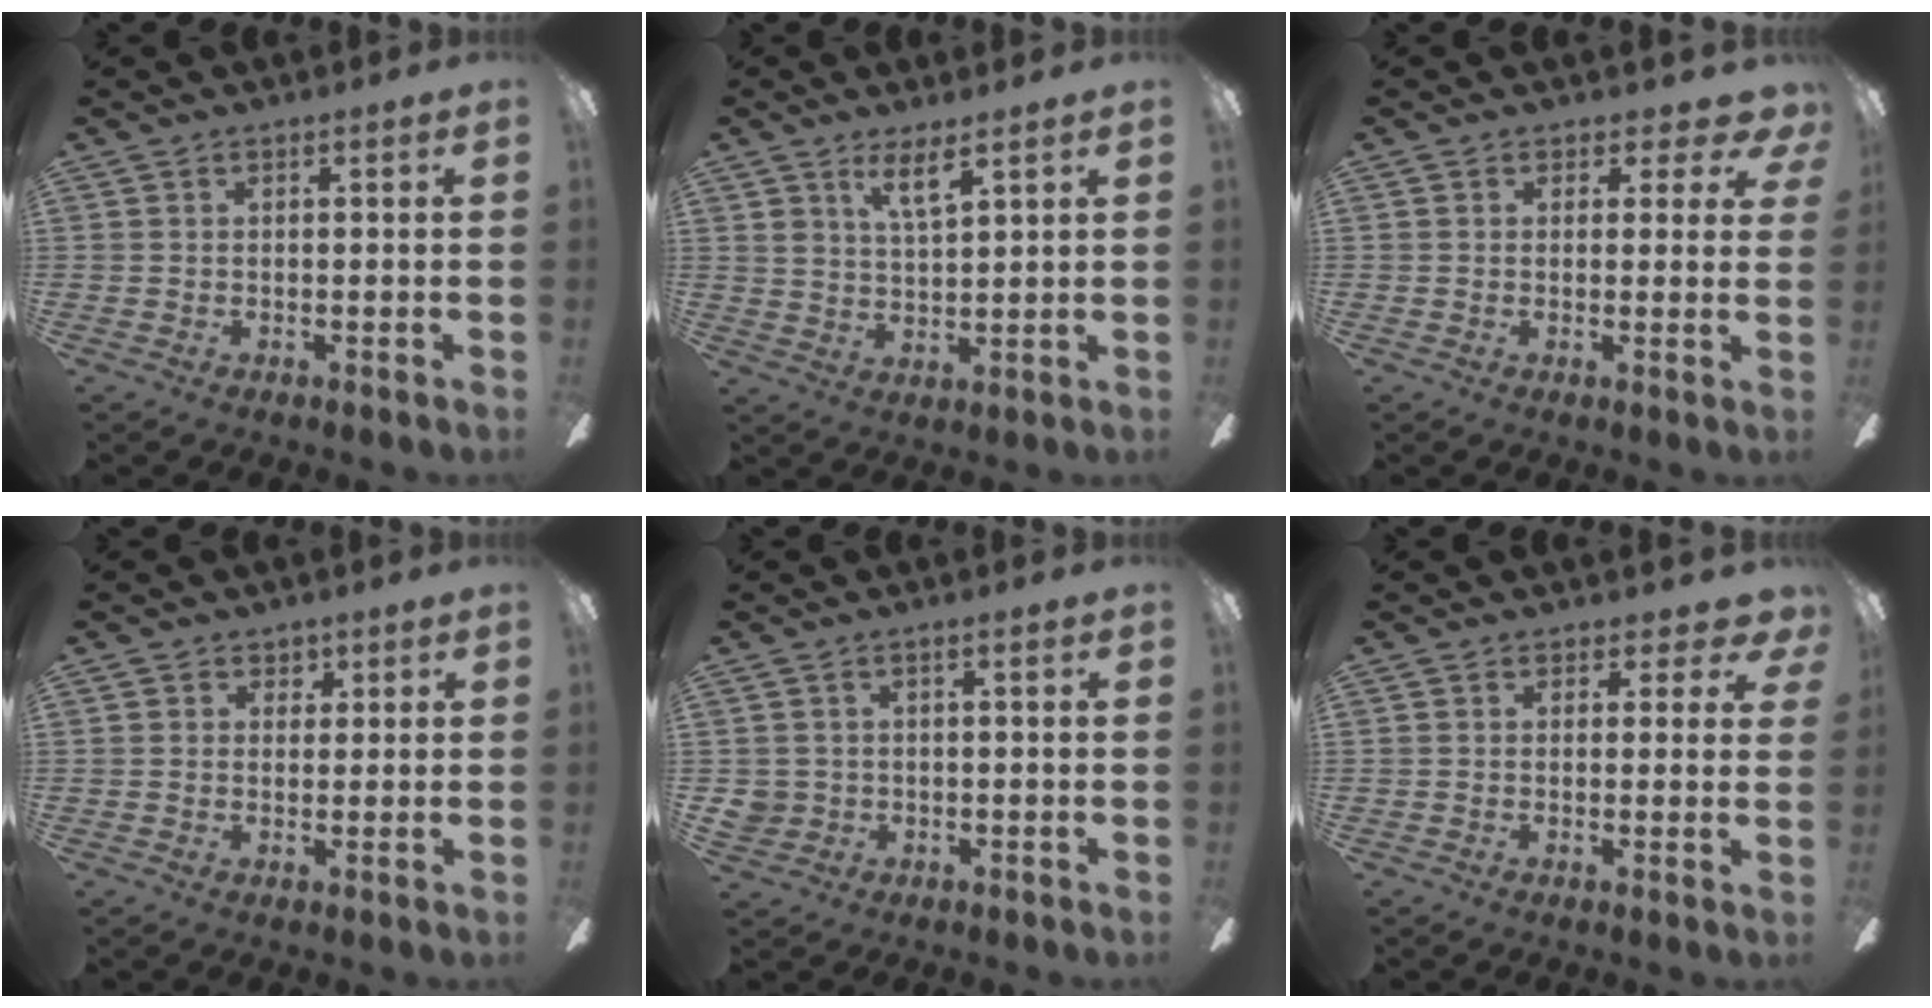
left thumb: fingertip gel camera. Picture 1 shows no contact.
{"total": 6.3, "force": [4.8, 1.6, 3.8], "torque": [-0.068, -0.024, 0.082]}
{"total": 4.1, "force": [2.3, 2.5, 2.2], "torque": [-0.013, -0.013, 0.038]}
{"total": 2.8, "force": [1.3, 2.5, 0.1], "torque": [0.008, 0.001, 0.021]}
{"total": 3.0, "force": [-0.1, 2.9, 0.7], "torque": [-0.017, 0.007, -0.002]}
{"total": 3.3, "force": [1.9, 2.2, 1.5], "torque": [-0.009, -0.009, 0.033]}